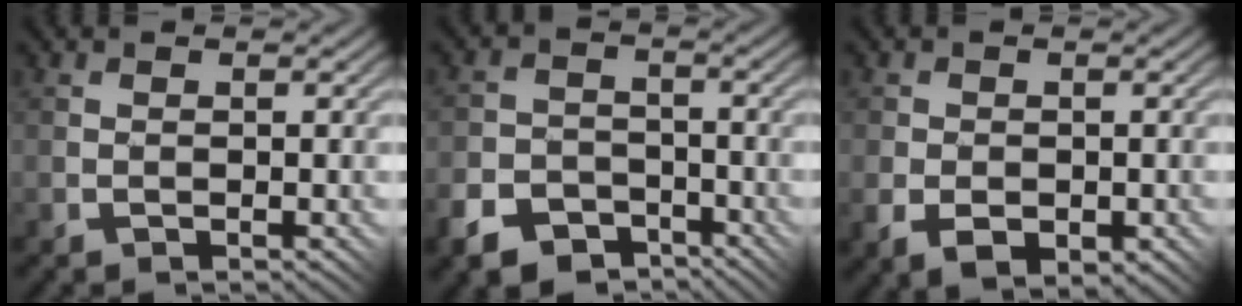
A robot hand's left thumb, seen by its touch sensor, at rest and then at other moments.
{"total": 6.6, "force": [-4.8, 4.0, 2.2], "torque": [-0.046, -0.011, -0.094]}
{"total": 3.7, "force": [-1.3, 2.5, 2.4], "torque": [-0.050, -0.015, -0.018]}